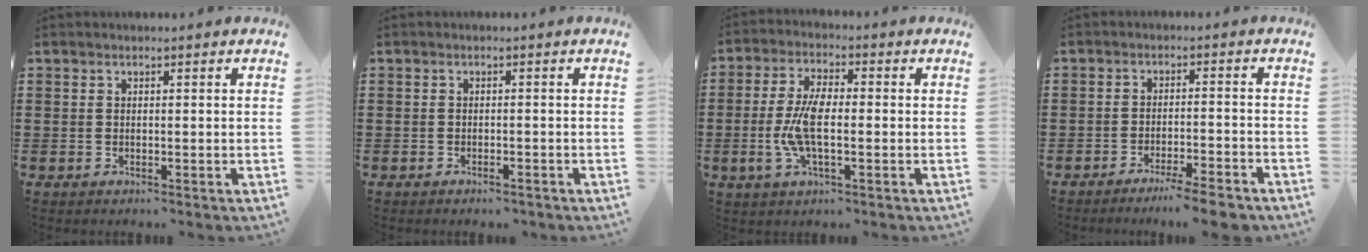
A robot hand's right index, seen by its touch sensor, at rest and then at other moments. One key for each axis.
{"total": 0.8, "fx": -0.7, "fy": 0.0, "fz": 0.4, "tx": -0.011, "ty": -0.004, "tz": -0.012}
{"total": 7.3, "fx": -1.1, "fy": 2.6, "fz": 6.7, "tx": -0.150, "ty": -0.006, "tz": -0.027}
{"total": 5.0, "fx": -4.3, "fy": -0.2, "fz": 2.4, "tx": -0.038, "ty": -0.010, "tz": -0.079}